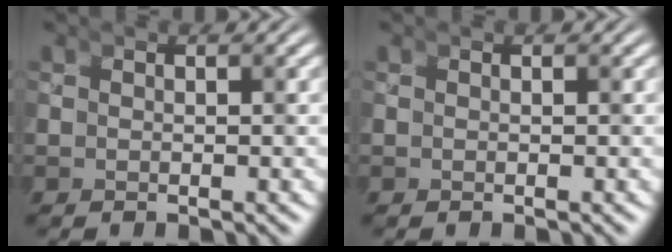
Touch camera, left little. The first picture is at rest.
{"total": 0.0}